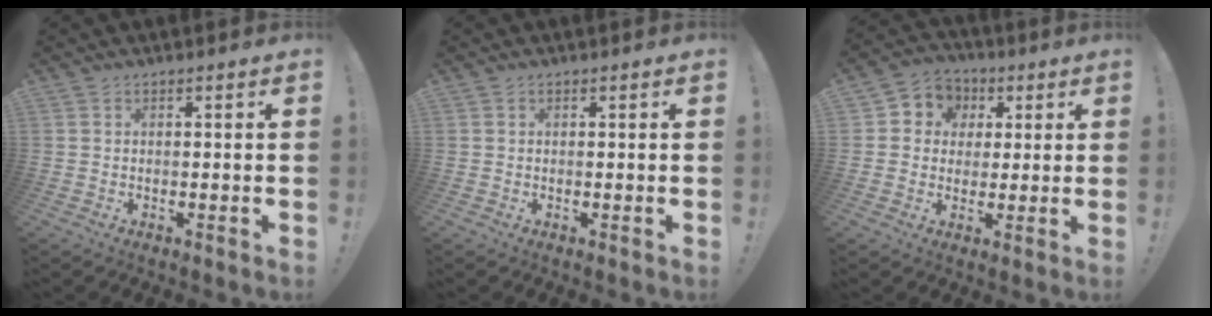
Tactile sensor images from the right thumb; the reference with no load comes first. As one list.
[{"total": 0.0}, {"total": 7.1, "force": [0.7, 6.8, 1.9], "torque": [-0.023, 0.002, 0.020]}]